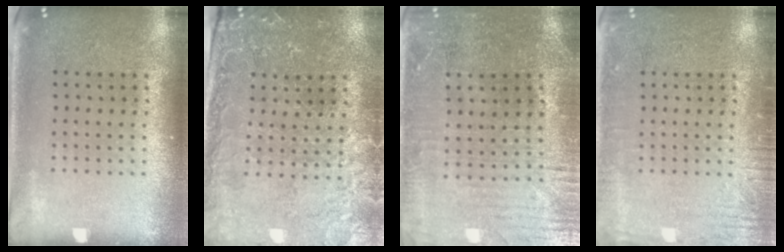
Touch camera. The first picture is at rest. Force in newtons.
{"total": 0.7, "press": 0.6, "slide": 0.4}
{"total": 1.1, "press": 1.0, "slide": 0.4}
{"total": 2.5, "press": 2.5, "slide": 0.3}